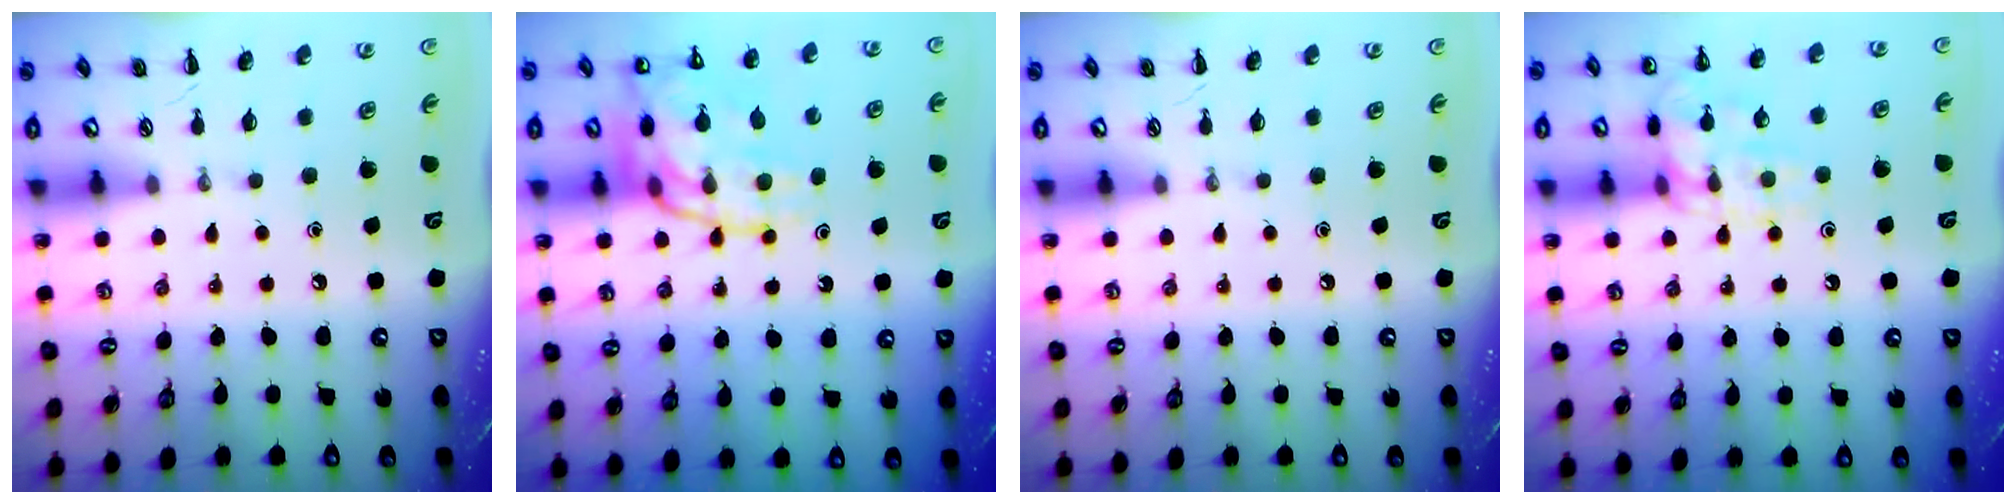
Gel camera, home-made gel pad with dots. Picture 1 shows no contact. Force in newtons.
{"total": 19.4, "press": 19.1, "slide": 3.5}
{"total": 0.0}
{"total": 12.8, "press": 12.8, "slide": 0.3}